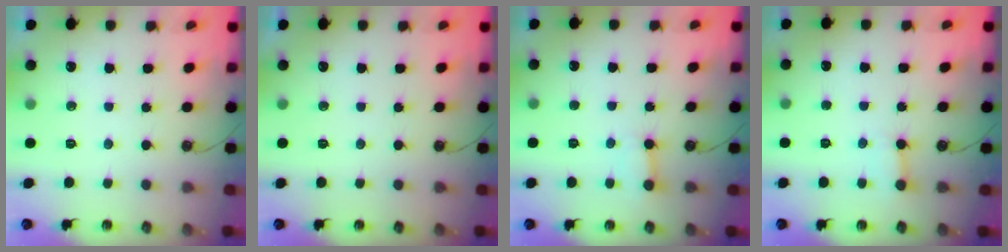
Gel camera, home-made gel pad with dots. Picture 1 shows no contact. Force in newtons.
{"total": 0.0}
{"total": 3.7, "press": 3.6, "slide": 0.5}
{"total": 3.5, "press": 3.4, "slide": 0.5}